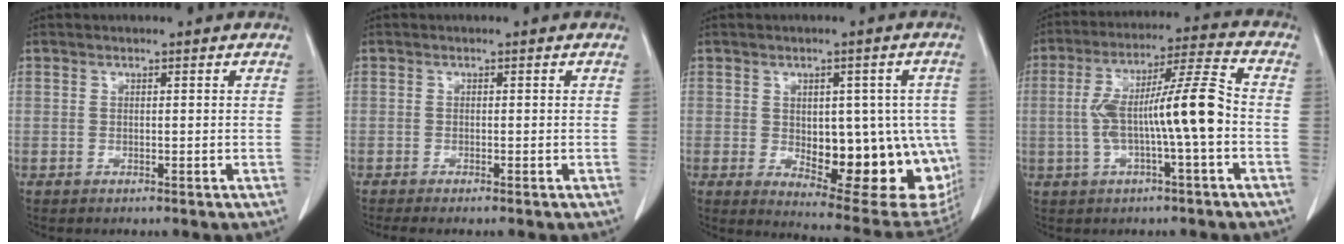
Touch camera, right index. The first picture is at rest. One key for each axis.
{"total": 2.2, "fx": -1.9, "fy": -0.1, "fz": 1.2, "tx": -0.018, "ty": -0.004, "tz": -0.027}
{"total": 18.3, "fx": -3.3, "fy": 8.0, "fz": 16.1, "tx": -0.152, "ty": 0.007, "tz": -0.015}
{"total": 12.2, "fx": -1.6, "fy": 0.4, "fz": 12.1, "tx": -0.221, "ty": 0.026, "tz": -0.030}